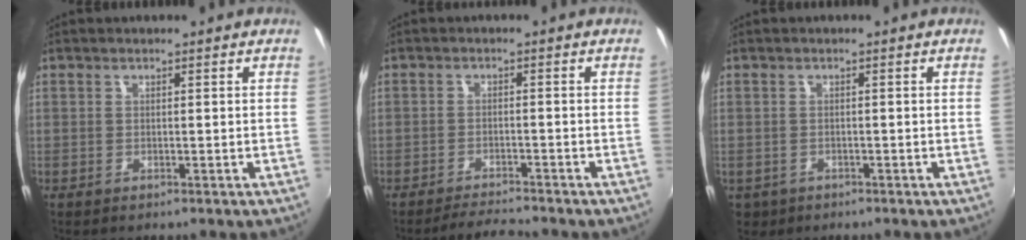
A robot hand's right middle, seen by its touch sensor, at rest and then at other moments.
{"total": 4.4, "force": [-4.3, 0.0, 1.0], "torque": [-0.041, -0.008, -0.073]}
{"total": 3.6, "force": [-1.3, 3.1, 1.4], "torque": [-0.036, -0.007, -0.015]}